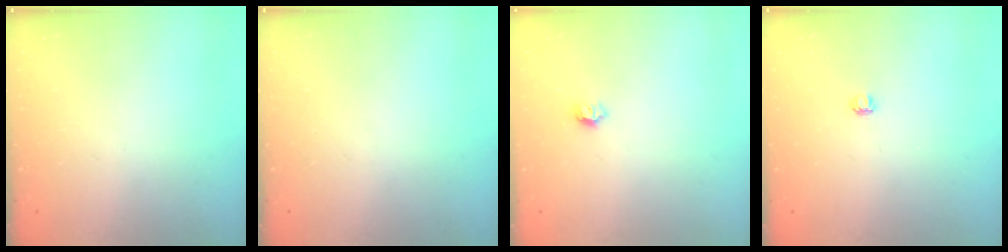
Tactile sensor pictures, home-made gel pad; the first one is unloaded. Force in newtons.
{"total": 0.0}
{"total": 5.5, "press": 5.5, "slide": 0.5}
{"total": 3.2, "press": 3.2, "slide": 0.4}